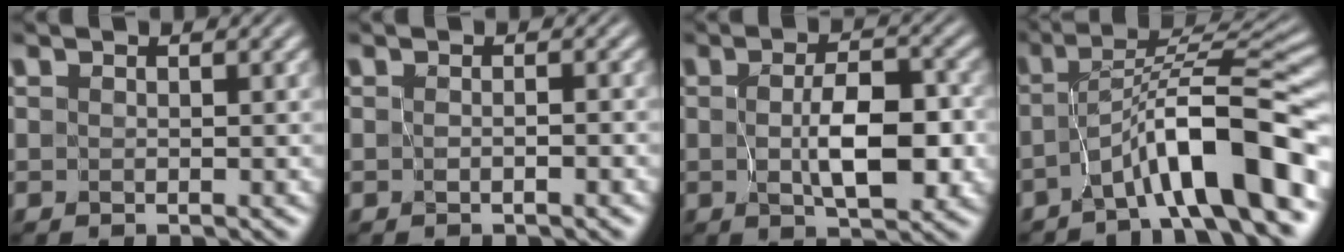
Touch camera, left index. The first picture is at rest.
{"total": 0.6, "force": [-0.4, -0.2, 0.4], "torque": [-0.005, -0.001, -0.006]}
{"total": 5.5, "force": [-0.5, 2.5, 4.9], "torque": [-0.086, -0.007, -0.005]}
{"total": 8.4, "force": [-4.1, 1.3, 7.2], "torque": [-0.100, 0.019, -0.069]}